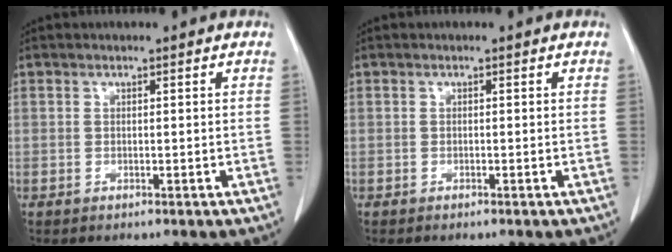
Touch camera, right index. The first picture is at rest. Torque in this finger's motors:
{"motor_torque": [0.13, -0.11, 0.06, 0.01]}